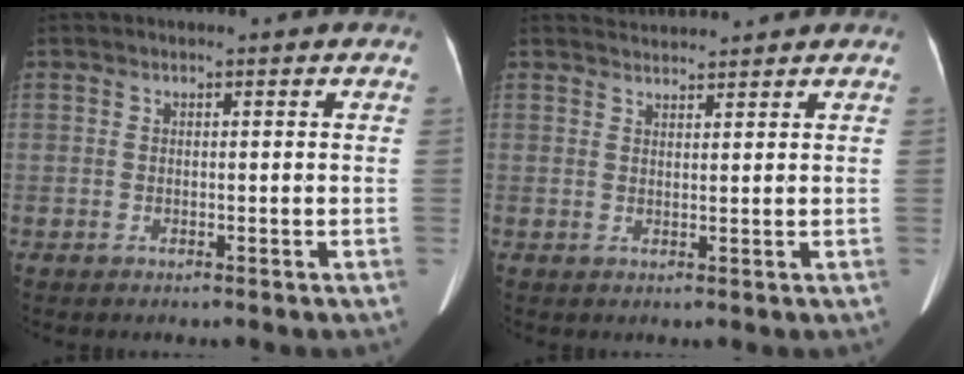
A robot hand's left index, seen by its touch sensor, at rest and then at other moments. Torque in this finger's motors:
{"motor_torque": [-0.37, -0.58, -0.27, -0.09]}